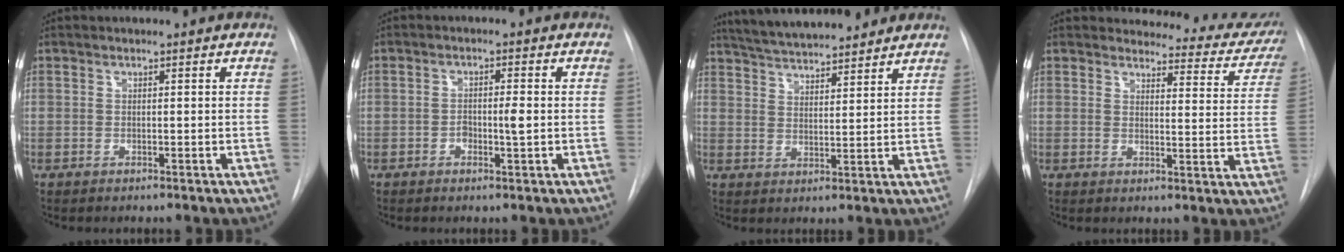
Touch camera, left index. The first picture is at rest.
{"total": 2.5, "force": [-0.9, 0.6, 2.3], "torque": [-0.039, -0.005, -0.016]}
{"total": 13.6, "force": [12.1, 2.1, 5.6], "torque": [-0.096, 0.020, 0.188]}
{"total": 15.1, "force": [14.4, 3.8, 2.3], "torque": [0.014, -0.079, 0.132]}